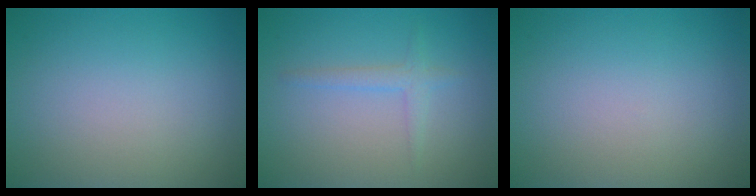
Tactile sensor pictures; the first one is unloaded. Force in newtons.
{"total": 1.5, "press": 1.5, "slide": 0.0}
{"total": 0.0}